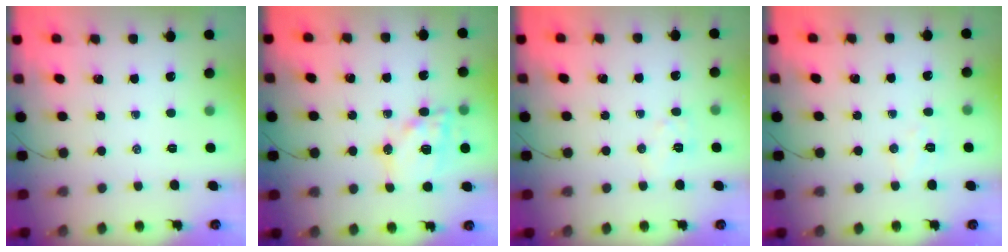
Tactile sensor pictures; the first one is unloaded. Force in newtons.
{"total": 14.8, "press": 14.5, "slide": 2.9}
{"total": 5.5, "press": 5.5, "slide": 0.9}
{"total": 5.2, "press": 5.1, "slide": 1.1}